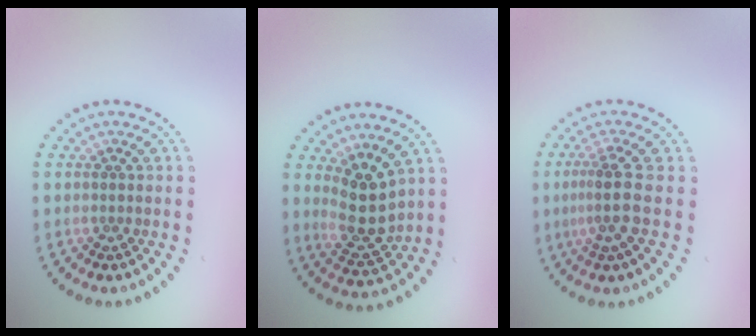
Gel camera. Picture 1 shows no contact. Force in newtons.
{"total": 3.7, "press": 3.4, "slide": 1.5}
{"total": 2.9, "press": 2.1, "slide": 2.0}